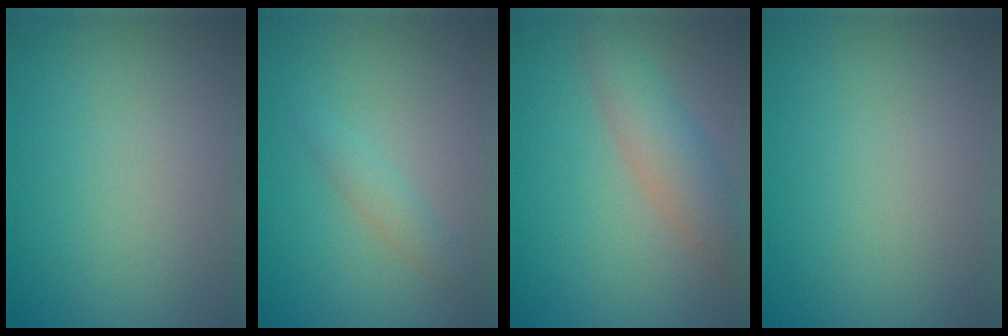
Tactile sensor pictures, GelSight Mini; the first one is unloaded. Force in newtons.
{"total": 1.4, "press": 1.4, "slide": 0.1}
{"total": 4.0, "press": 4.0, "slide": 0.1}
{"total": 0.0}